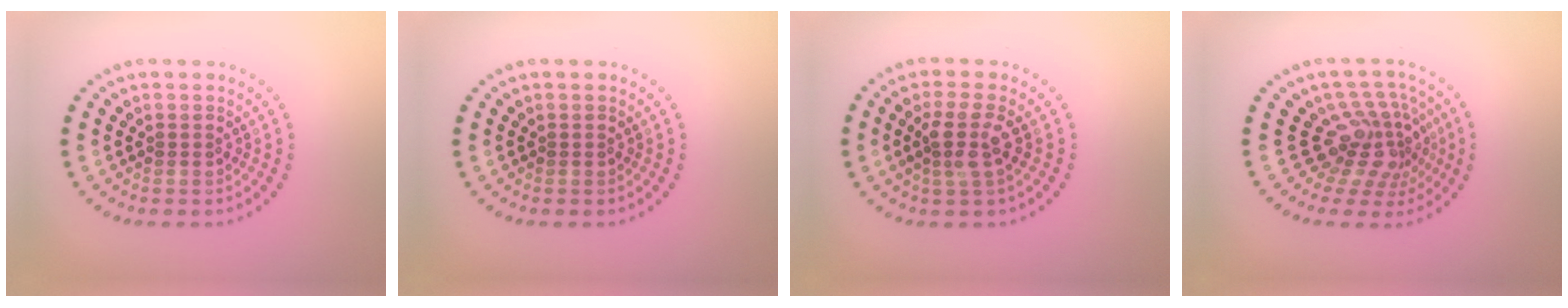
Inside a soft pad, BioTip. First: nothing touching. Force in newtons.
{"total": 0.0}
{"total": 3.0, "press": 2.5, "slide": 1.7}
{"total": 4.6, "press": 3.2, "slide": 3.3}